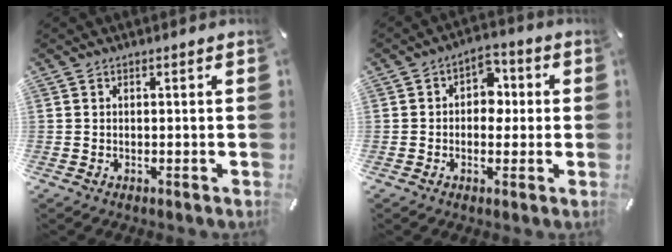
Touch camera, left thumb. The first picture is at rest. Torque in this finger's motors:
{"motor_torque": [0.19, -0.10, 0.14, 0.14, -0.12]}